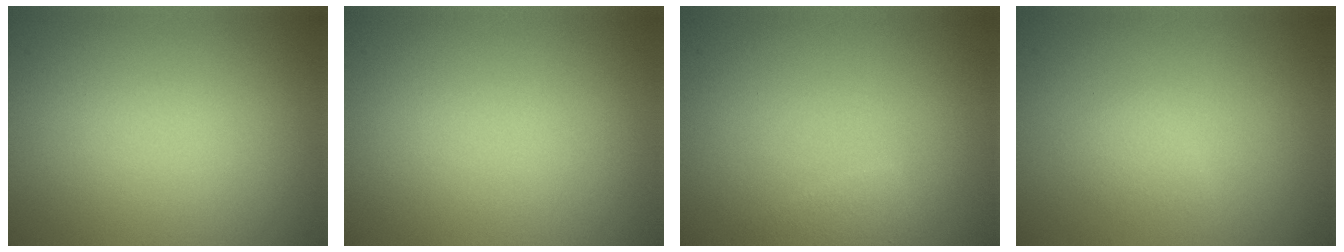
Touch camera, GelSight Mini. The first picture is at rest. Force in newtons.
{"total": 0.0}
{"total": 1.3, "press": 1.3, "slide": 0.0}
{"total": 1.1, "press": 1.1, "slide": 0.0}